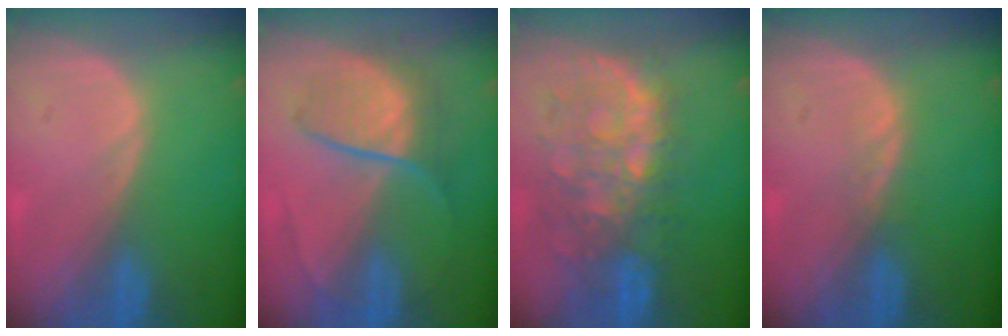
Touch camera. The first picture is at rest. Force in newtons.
{"total": 6.7, "press": 6.6, "slide": 1.1}
{"total": 10.4, "press": 9.3, "slide": 4.7}
{"total": 1.1, "press": 1.0, "slide": 0.2}